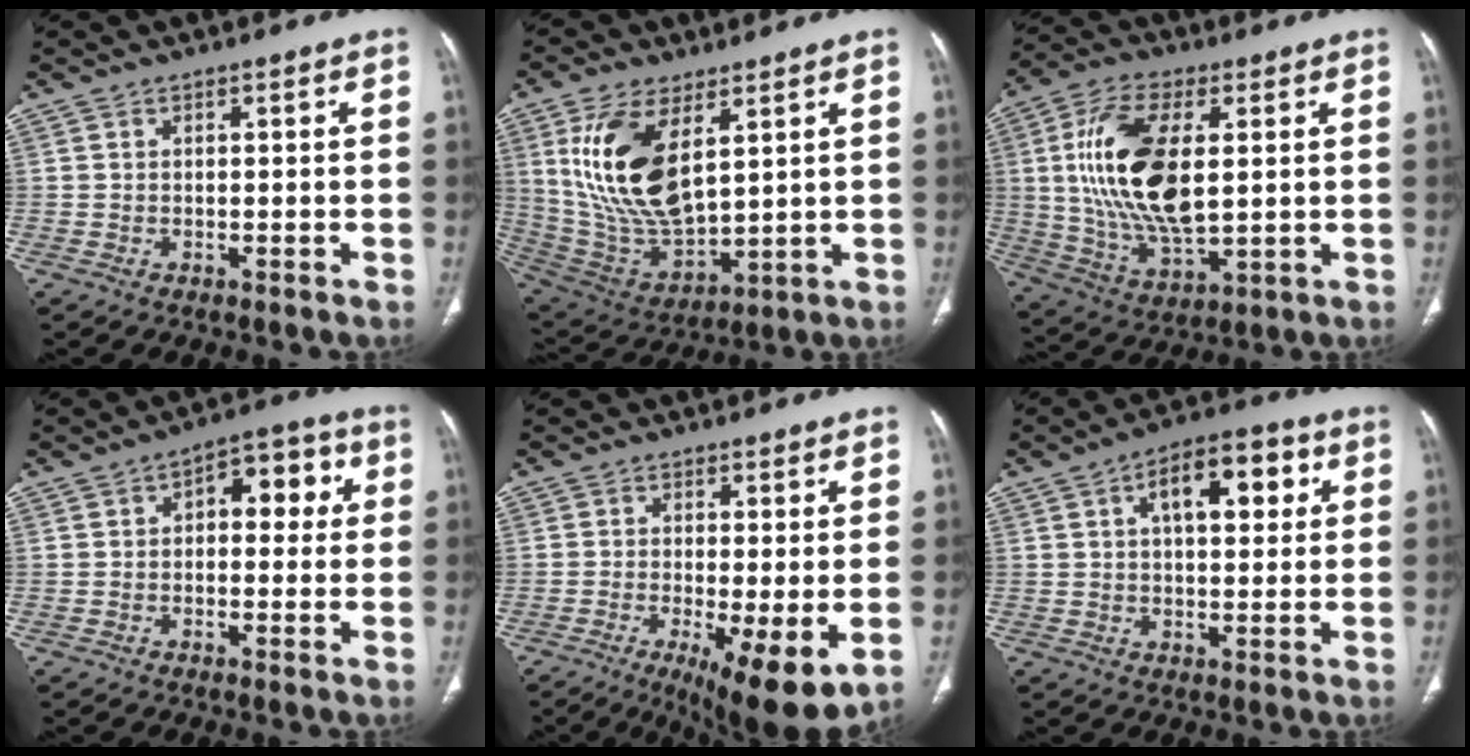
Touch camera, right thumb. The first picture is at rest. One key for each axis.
{"total": 18.4, "fx": 6.2, "fy": 9.0, "fz": 14.8, "tx": -0.281, "ty": -0.028, "tz": 0.136}
{"total": 19.6, "fx": 2.9, "fy": 9.4, "fz": 16.9, "tx": -0.328, "ty": -0.011, "tz": 0.058}
{"total": 7.8, "fx": 1.6, "fy": 4.4, "fz": 6.3, "tx": -0.047, "ty": 0.018, "tz": 0.013}
{"total": 10.9, "fx": -3.1, "fy": 2.9, "fz": 10.1, "tx": -0.156, "ty": -0.024, "tz": -0.041}
{"total": 11.7, "fx": 3.7, "fy": 5.7, "fz": 9.5, "tx": -0.116, "ty": 0.014, "tz": 0.051}